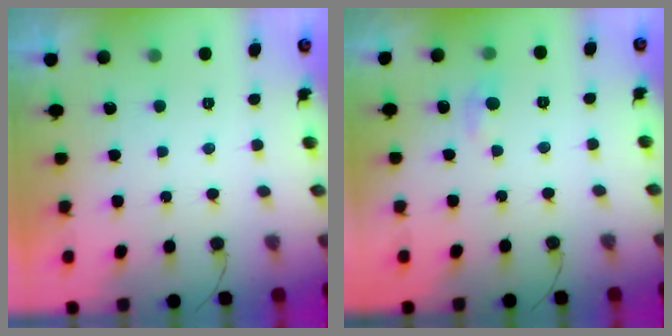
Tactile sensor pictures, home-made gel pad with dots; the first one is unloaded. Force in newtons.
{"total": 6.2, "press": 6.2, "slide": 0.8}